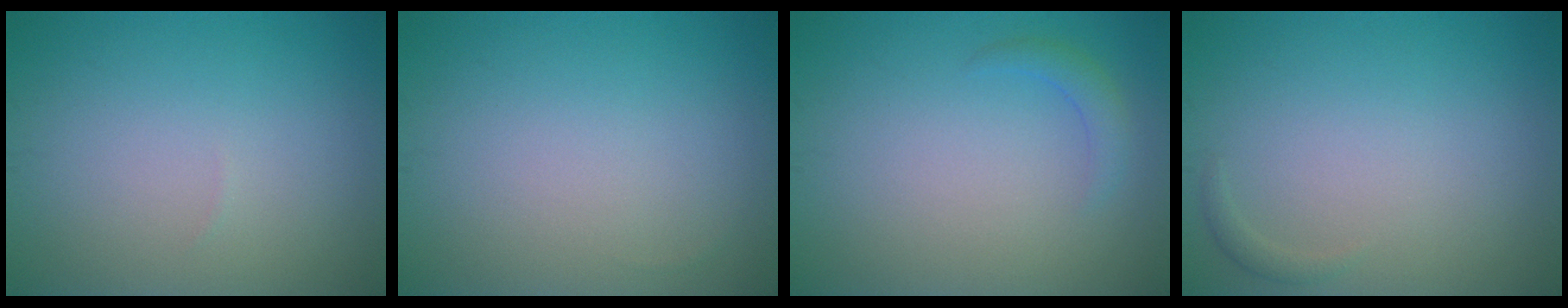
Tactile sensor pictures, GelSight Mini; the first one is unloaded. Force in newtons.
{"total": 0.0}
{"total": 1.4, "press": 1.4, "slide": 0.0}
{"total": 0.7, "press": 0.7, "slide": 0.1}